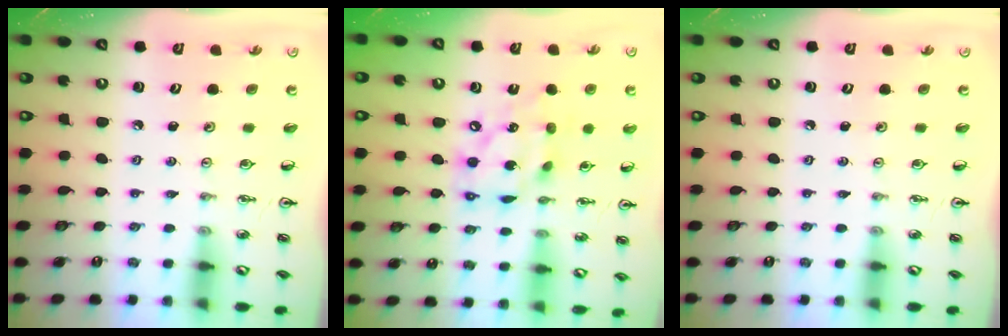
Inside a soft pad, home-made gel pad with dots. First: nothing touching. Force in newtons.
{"total": 14.3, "press": 14.2, "slide": 1.8}
{"total": 0.0}